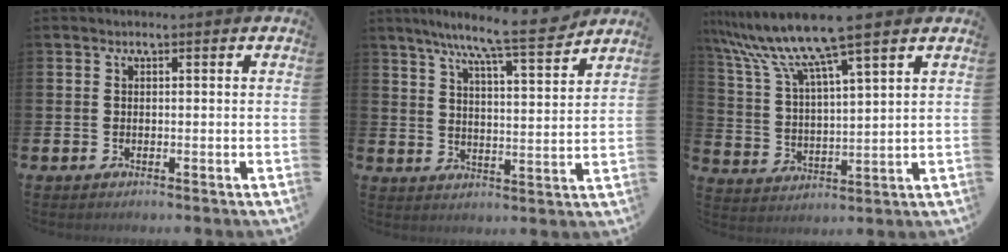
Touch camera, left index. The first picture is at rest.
{"total": 9.6, "force": [8.5, 0.1, 4.6], "torque": [-0.100, -0.050, 0.142]}
{"total": 10.6, "force": [9.1, 0.3, 5.6], "torque": [-0.147, -0.043, 0.156]}